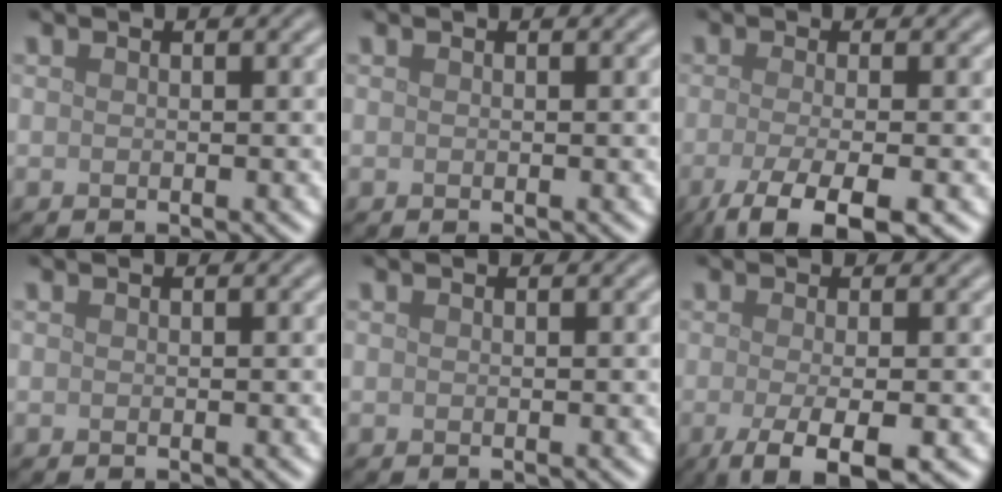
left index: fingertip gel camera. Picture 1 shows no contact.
{"total": 0.0}
{"total": 5.6, "force": [-2.8, 1.6, 4.6], "torque": [-0.071, -0.009, -0.057]}
{"total": 0.0}
{"total": 0.0}
{"total": 5.0, "force": [-1.9, 1.4, 4.4], "torque": [-0.074, -0.004, -0.038]}